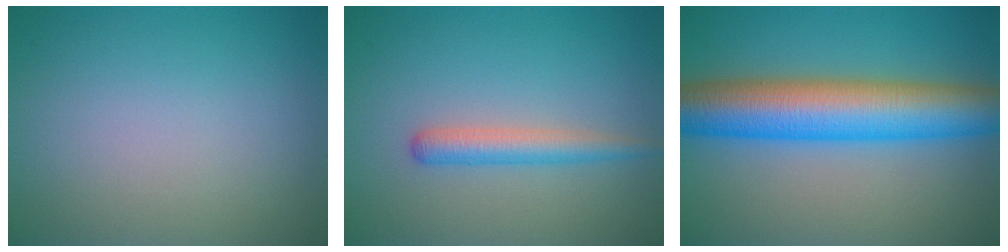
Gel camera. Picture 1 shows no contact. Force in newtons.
{"total": 2.5, "press": 2.5, "slide": 0.1}
{"total": 10.5, "press": 10.4, "slide": 0.1}